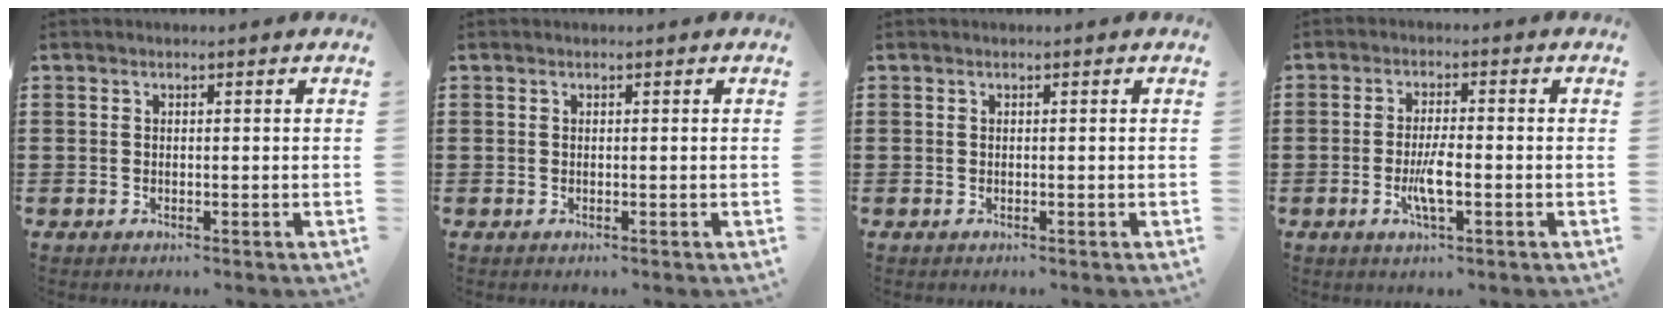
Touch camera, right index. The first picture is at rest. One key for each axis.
{"total": 0.0}
{"total": 0.0}
{"total": 4.2, "fx": -1.3, "fy": 0.9, "fz": 3.9, "tx": -0.081, "ty": -0.003, "tz": -0.026}